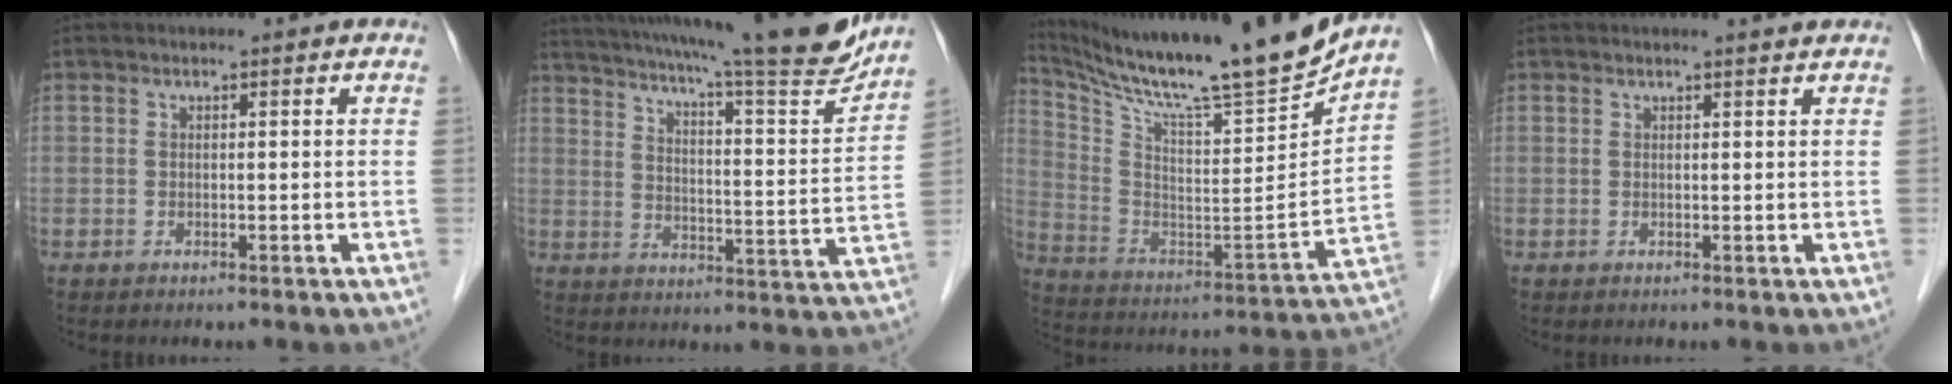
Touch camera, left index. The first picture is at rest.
{"total": 24.2, "force": [21.1, 0.4, 11.9], "torque": [-0.196, -0.041, 0.282]}
{"total": 22.7, "force": [20.1, -1.3, 10.4], "torque": [-0.194, -0.066, 0.326]}
{"total": 1.9, "force": [1.8, -0.4, 0.5], "torque": [-0.015, 0.001, 0.020]}